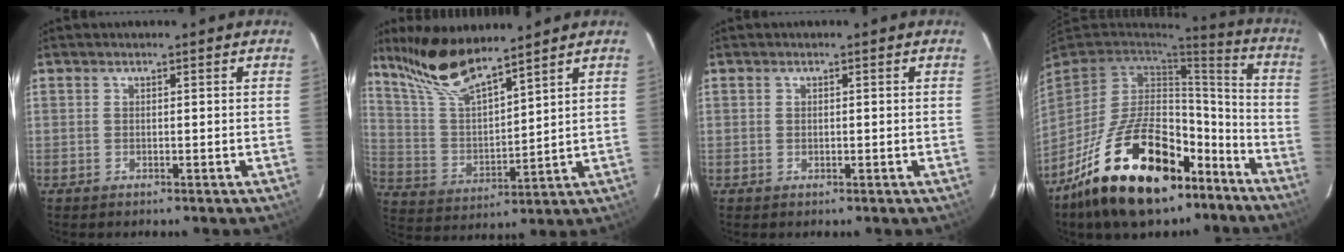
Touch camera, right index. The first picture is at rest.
{"total": 13.7, "force": [11.4, 2.3, 7.2], "torque": [-0.139, 0.006, 0.230]}
{"total": 0.5, "force": [0.1, 0.4, 0.2], "torque": [-0.002, 0.002, 0.003]}
{"total": 26.4, "force": [-16.2, 13.2, 16.1], "torque": [-0.304, 0.018, -0.240]}